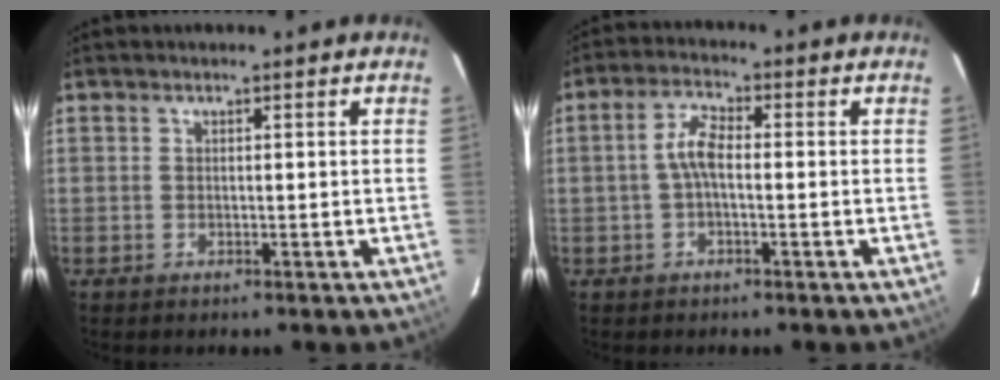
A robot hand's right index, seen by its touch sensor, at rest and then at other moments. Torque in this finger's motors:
{"motor_torque": [0.52, -0.21, 0.32, 0.09]}